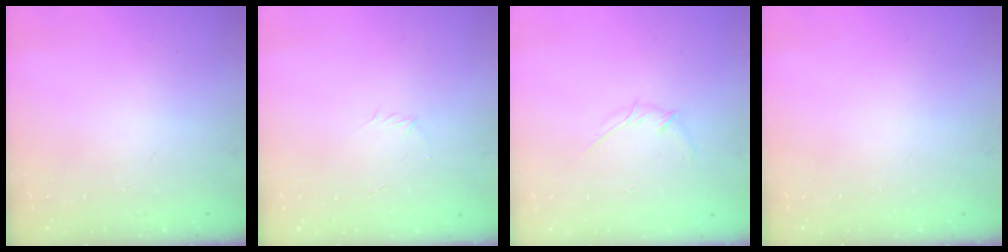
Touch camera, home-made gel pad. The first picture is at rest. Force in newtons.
{"total": 2.9, "press": 2.8, "slide": 0.8}
{"total": 3.6, "press": 3.5, "slide": 0.9}
{"total": 0.0}